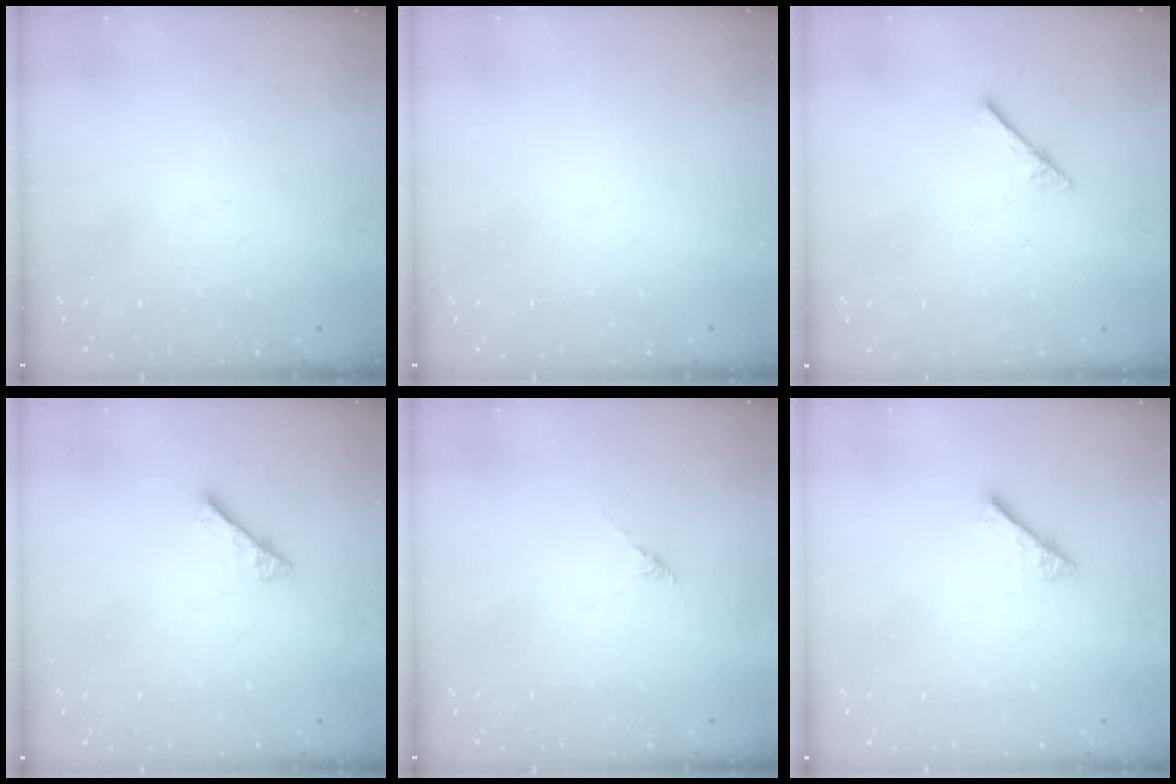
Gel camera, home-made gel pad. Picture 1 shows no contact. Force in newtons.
{"total": 0.0}
{"total": 2.3, "press": 2.3, "slide": 0.2}
{"total": 2.8, "press": 2.8, "slide": 0.3}
{"total": 0.0}
{"total": 2.8, "press": 2.8, "slide": 0.3}